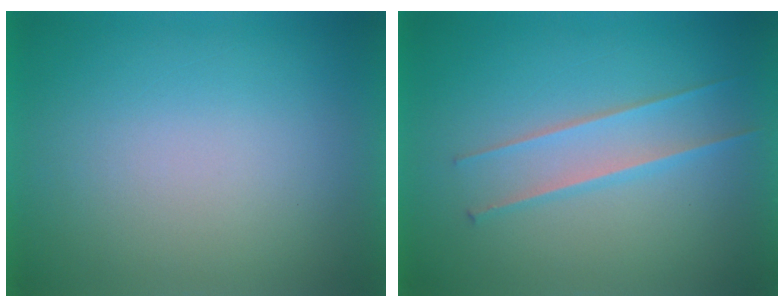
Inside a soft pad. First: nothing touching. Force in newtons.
{"total": 2.0}